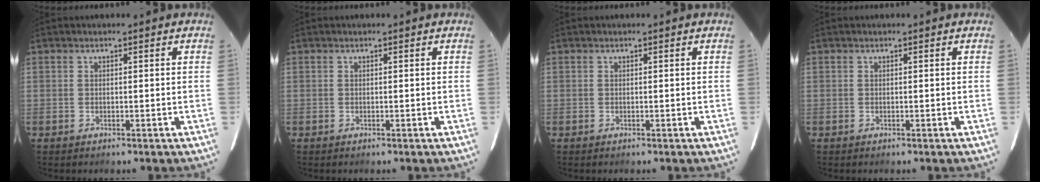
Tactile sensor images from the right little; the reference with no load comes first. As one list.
[{"total": 0.0}, {"total": 0.0}, {"total": 0.0}]